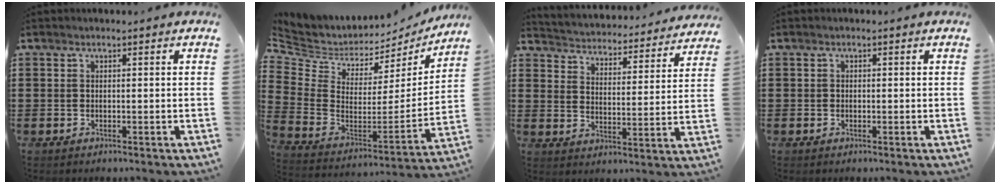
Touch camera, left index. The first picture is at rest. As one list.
[{"total": 4.1, "force": [3.2, 2.4, 0.7], "torque": [-0.043, -0.041, 0.054]}, {"total": 3.3, "force": [3.2, 0.0, -0.4], "torque": [-0.016, -0.034, 0.048]}, {"total": 0.5, "force": [-0.3, 0.5, 0.0], "torque": [-0.002, 0.001, -0.006]}]